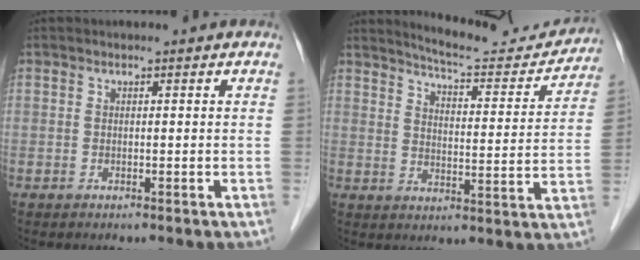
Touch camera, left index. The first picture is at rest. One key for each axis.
{"total": 13.7, "fx": 13.3, "fy": 1.6, "fz": 3.0, "tx": -0.038, "ty": -0.029, "tz": 0.166}